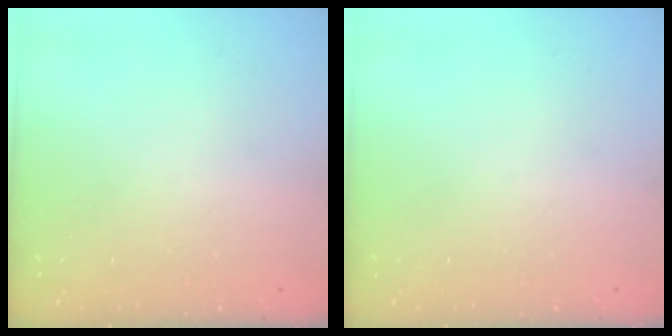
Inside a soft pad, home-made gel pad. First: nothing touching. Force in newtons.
{"total": 0.0}